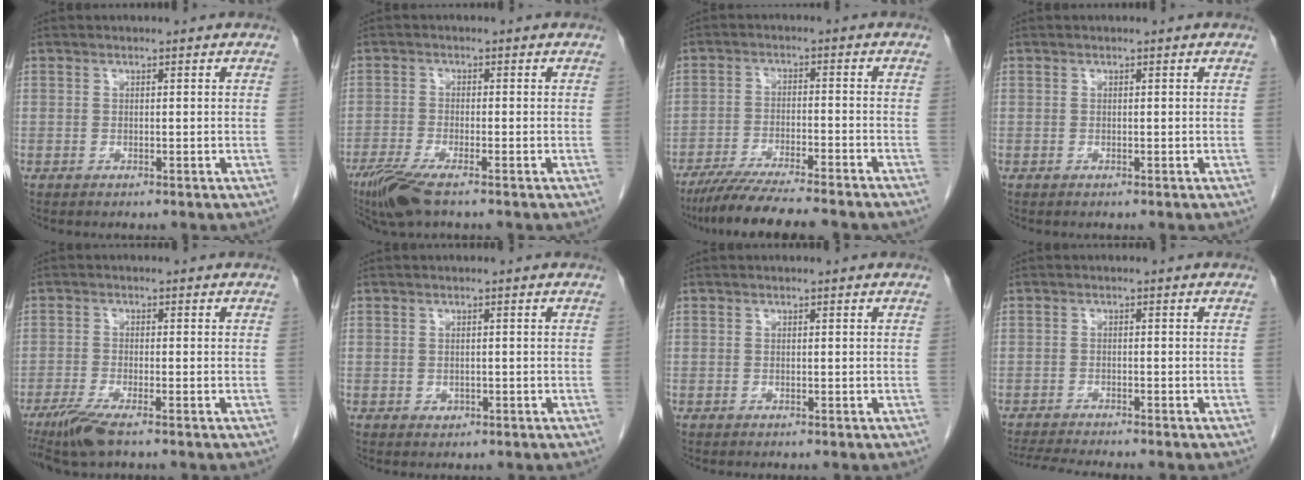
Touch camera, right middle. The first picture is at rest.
{"total": 6.2, "force": [-4.4, 0.8, 4.4], "torque": [-0.086, -0.017, -0.079]}
{"total": 12.7, "force": [-10.8, 0.4, 6.6], "torque": [-0.096, -0.028, -0.167]}
{"total": 0.0}
{"total": 5.1, "force": [-3.6, 0.3, 3.6], "torque": [-0.072, -0.016, -0.069]}
{"total": 0.7, "force": [-0.2, 0.6, 0.3], "torque": [-0.008, -0.001, 0.001]}
{"total": 0.0}
{"total": 6.4, "force": [-5.8, -0.2, 2.6], "torque": [-0.041, -0.017, -0.094]}